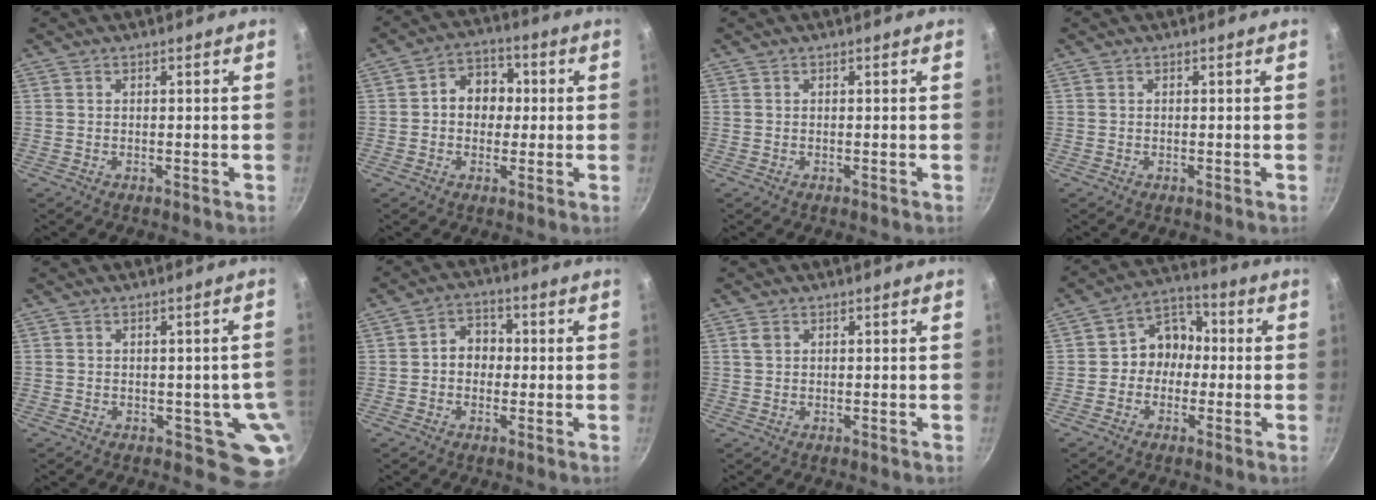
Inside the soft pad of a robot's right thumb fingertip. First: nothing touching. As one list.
[{"total": 8.2, "force": [0.5, 6.7, 4.8], "torque": [-0.028, 0.015, -0.004]}, {"total": 0.0}, {"total": 0.0}, {"total": 6.2, "force": [-0.9, 4.3, 4.3], "torque": [-0.015, -0.004, -0.012]}, {"total": 5.8, "force": [-0.1, 4.8, 3.2], "torque": [-0.015, 0.014, -0.011]}, {"total": 1.3, "force": [0.5, 1.0, 0.7], "torque": [-0.011, 0.000, 0.010]}, {"total": 8.5, "force": [-0.8, 7.3, 4.3], "torque": [-0.015, 0.030, -0.032]}]